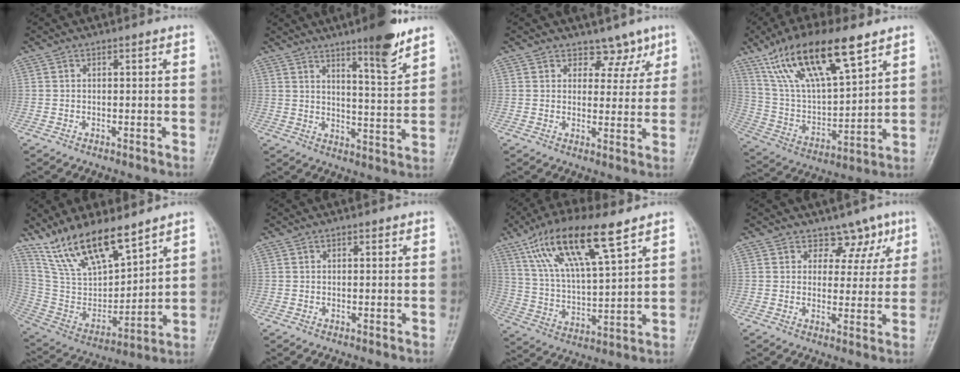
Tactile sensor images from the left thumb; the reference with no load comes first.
{"total": 10.4, "force": [7.2, 1.4, 7.4], "torque": [-0.097, -0.053, 0.111]}
{"total": 4.9, "force": [3.6, 3.2, 1.1], "torque": [0.026, -0.020, 0.051]}
{"total": 20.7, "force": [12.4, 6.7, 15.1], "torque": [-0.260, -0.031, 0.242]}
{"total": 17.5, "force": [13.1, 5.8, 10.1], "torque": [-0.152, -0.063, 0.263]}
{"total": 0.7, "force": [0.4, 0.4, 0.4], "torque": [-0.002, -0.001, 0.004]}
{"total": 17.6, "force": [10.1, 4.8, 13.6], "torque": [-0.245, -0.024, 0.195]}
{"total": 5.8, "force": [3.8, 4.1, 1.4], "torque": [0.027, -0.017, 0.053]}